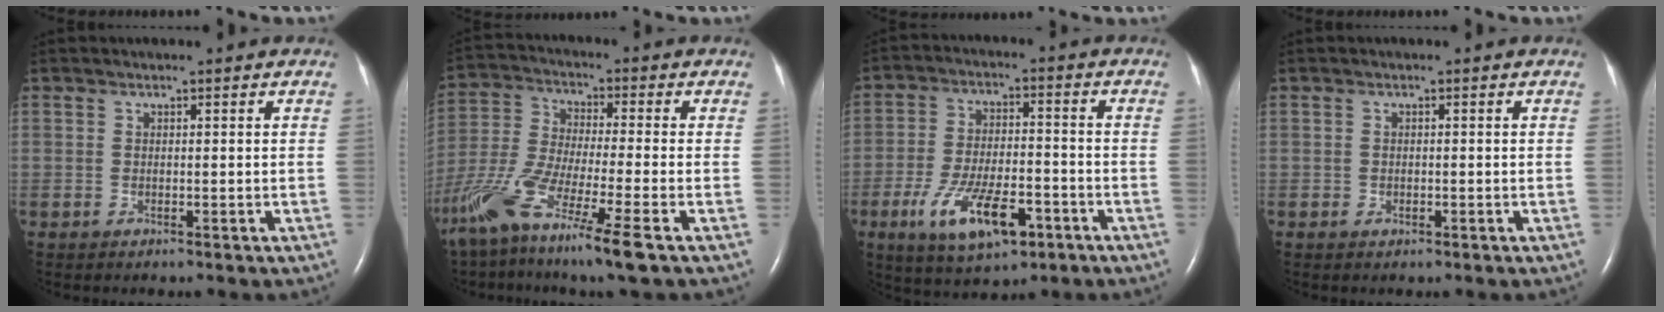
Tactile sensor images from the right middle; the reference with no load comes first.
{"total": 15.1, "force": [-9.3, 0.2, 11.9], "torque": [-0.270, -0.051, -0.180]}
{"total": 11.7, "force": [-5.7, 4.3, 9.4], "torque": [-0.182, -0.006, -0.089]}
{"total": 0.5, "force": [-0.2, 0.4, 0.3], "torque": [-0.006, 0.001, -0.003]}